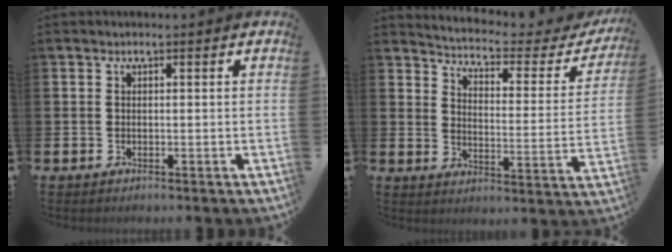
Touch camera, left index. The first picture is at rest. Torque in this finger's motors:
{"motor_torque": [0.87, -1.27, 0.07, 0.04]}